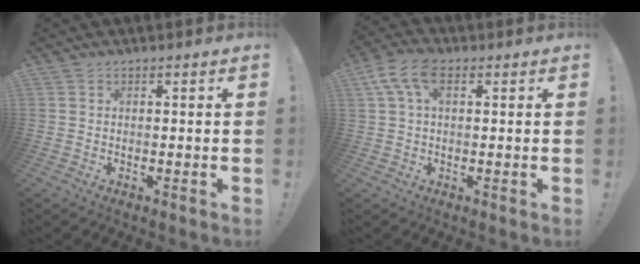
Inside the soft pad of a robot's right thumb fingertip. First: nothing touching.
{"total": 8.2, "force": [2.8, 4.4, 6.3], "torque": [-0.123, 0.006, 0.056]}